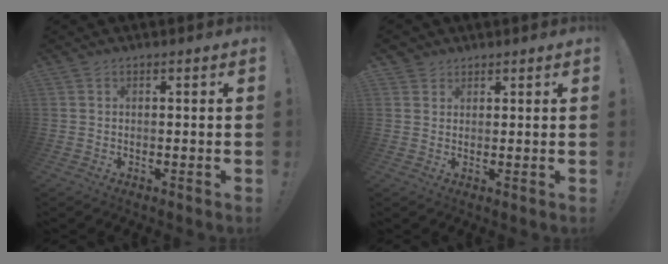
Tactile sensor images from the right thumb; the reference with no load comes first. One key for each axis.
{"total": 2.7, "fx": 2.0, "fy": 1.9, "fz": 0.0, "tx": 0.006, "ty": -0.011, "tz": 0.036}